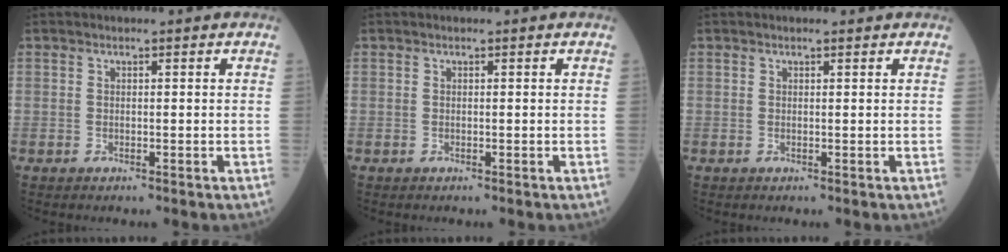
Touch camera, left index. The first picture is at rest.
{"total": 0.0}
{"total": 0.7, "force": [0.6, 0.0, 0.4], "torque": [-0.012, 0.003, 0.009]}